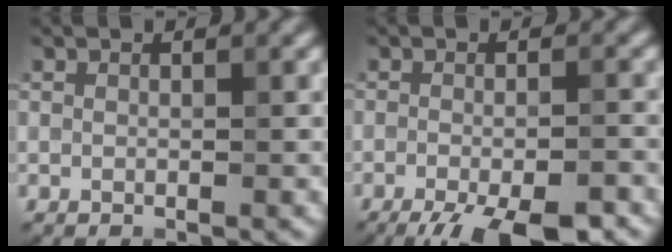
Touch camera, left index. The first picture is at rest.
{"total": 8.2, "force": [-5.9, 2.1, 5.3], "torque": [-0.079, -0.027, -0.087]}